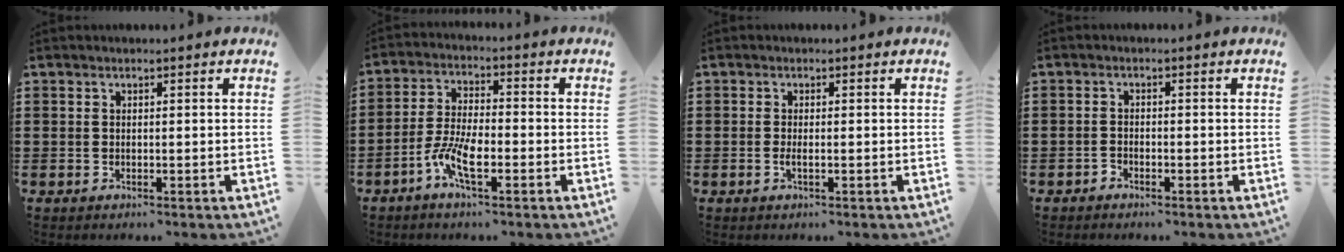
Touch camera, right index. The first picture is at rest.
{"total": 6.8, "force": [-3.2, 1.9, 5.7], "torque": [-0.141, -0.015, -0.066]}
{"total": 1.2, "force": [-0.3, 0.2, 1.1], "torque": [-0.029, -0.006, -0.007]}
{"total": 1.0, "force": [-1.0, 0.3, 0.1], "torque": [-0.005, 0.001, -0.020]}